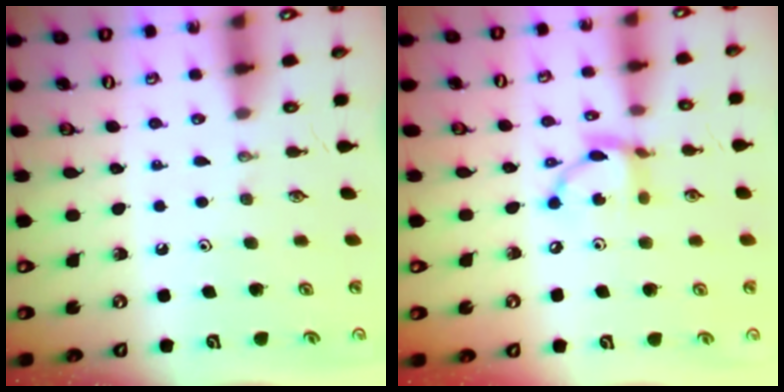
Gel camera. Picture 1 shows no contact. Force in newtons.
{"total": 10.4, "press": 10.4, "slide": 0.6}